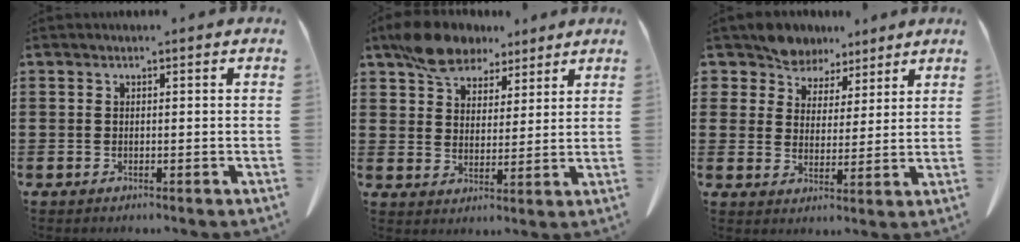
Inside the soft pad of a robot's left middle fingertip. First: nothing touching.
{"total": 7.9, "force": [6.4, 3.9, 2.7], "torque": [-0.069, -0.003, 0.120]}
{"total": 6.4, "force": [5.7, 3.0, 0.3], "torque": [-0.043, -0.023, 0.106]}